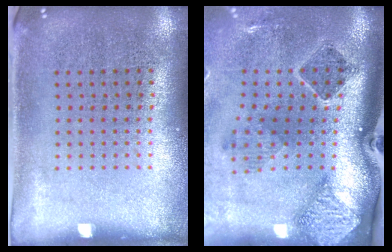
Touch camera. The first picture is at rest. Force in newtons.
{"total": 2.3, "press": 1.7, "slide": 1.5}